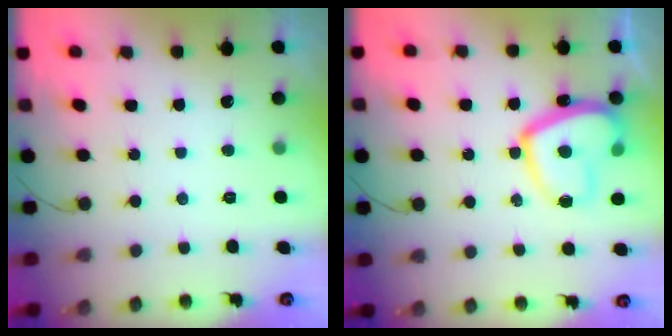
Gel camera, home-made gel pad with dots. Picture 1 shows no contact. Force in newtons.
{"total": 15.4, "press": 15.4, "slide": 1.2}